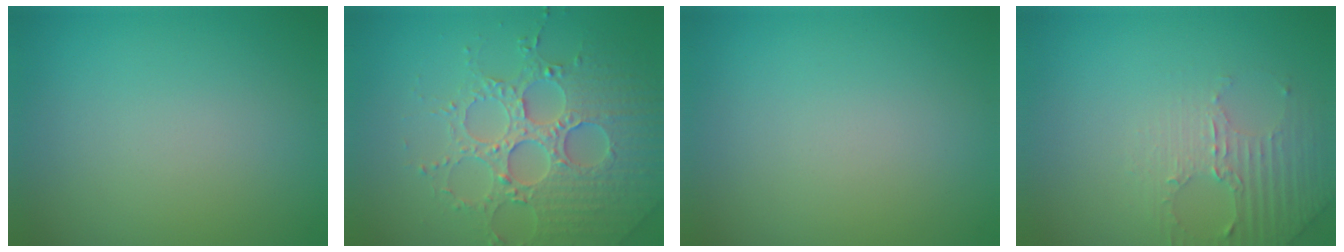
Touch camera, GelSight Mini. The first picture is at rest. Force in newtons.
{"total": 5.1, "press": 5.0, "slide": 1.1}
{"total": 0.0}
{"total": 3.0, "press": 2.9, "slide": 0.7}